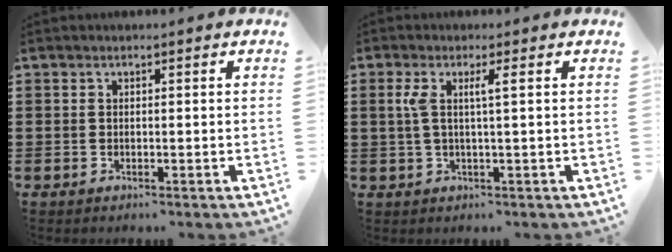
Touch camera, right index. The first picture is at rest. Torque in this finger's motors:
{"motor_torque": [0.31, -0.05, 0.07, 0.08]}